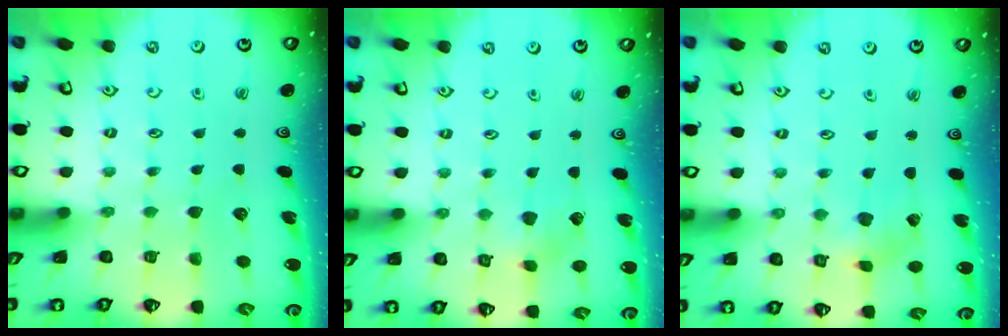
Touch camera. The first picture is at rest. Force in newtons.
{"total": 2.1, "press": 2.1, "slide": 0.1}
{"total": 1.1, "press": 1.1, "slide": 0.3}